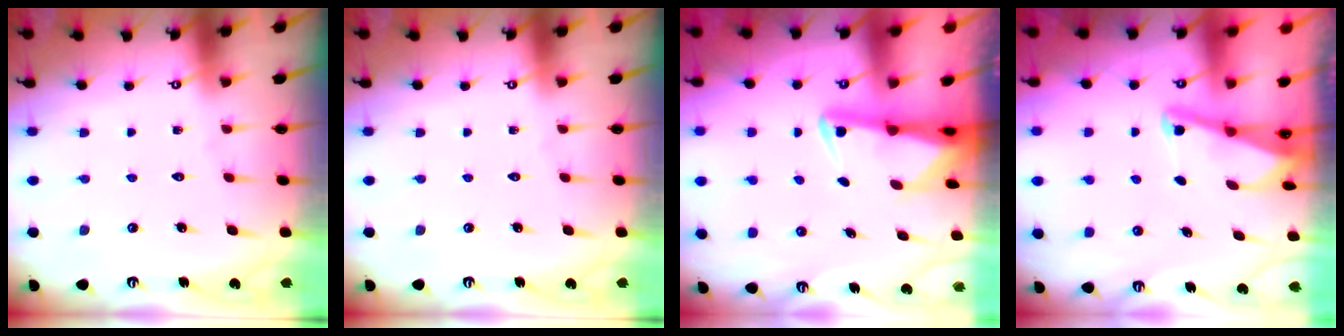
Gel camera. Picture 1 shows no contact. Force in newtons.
{"total": 0.0}
{"total": 2.5, "press": 2.5, "slide": 0.5}
{"total": 2.2, "press": 2.1, "slide": 0.4}